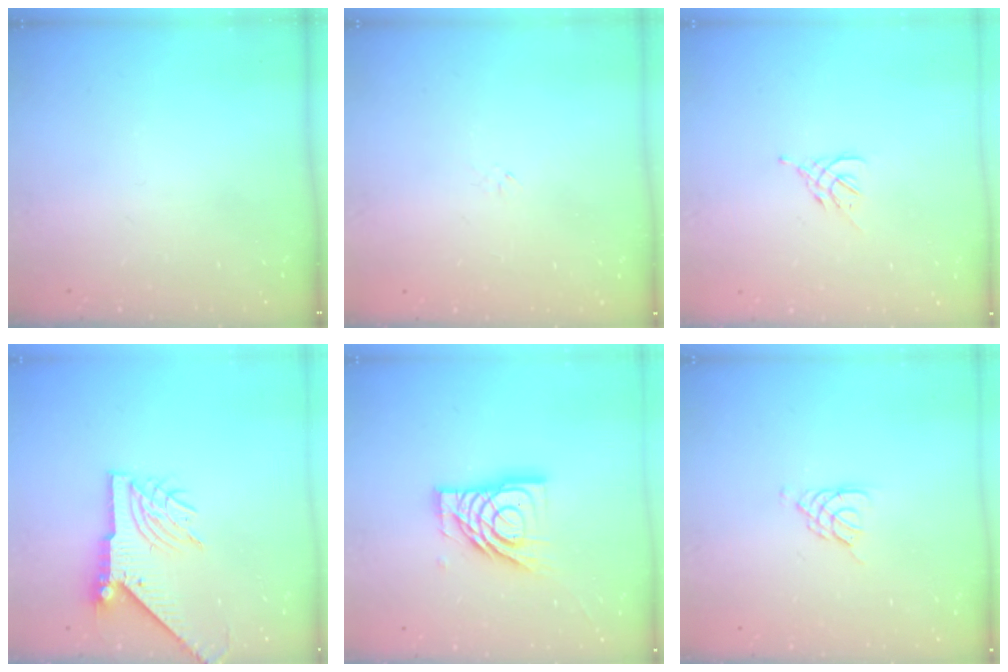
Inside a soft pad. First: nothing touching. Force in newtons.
{"total": 1.2, "press": 1.2, "slide": 0.4}
{"total": 2.6, "press": 2.5, "slide": 0.7}
{"total": 8.7, "press": 8.6, "slide": 1.2}
{"total": 14.2, "press": 14.1, "slide": 1.6}
{"total": 4.1, "press": 4.1, "slide": 0.6}